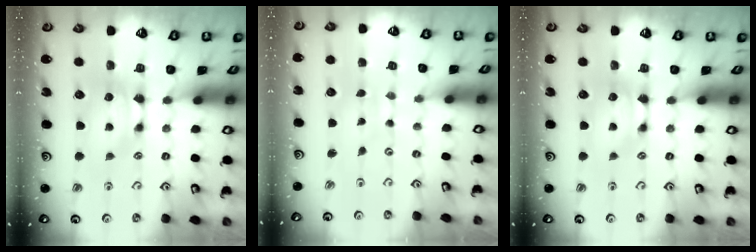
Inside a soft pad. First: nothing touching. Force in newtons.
{"total": 6.1, "press": 6.1, "slide": 0.3}
{"total": 0.6, "press": 0.1, "slide": 0.6}